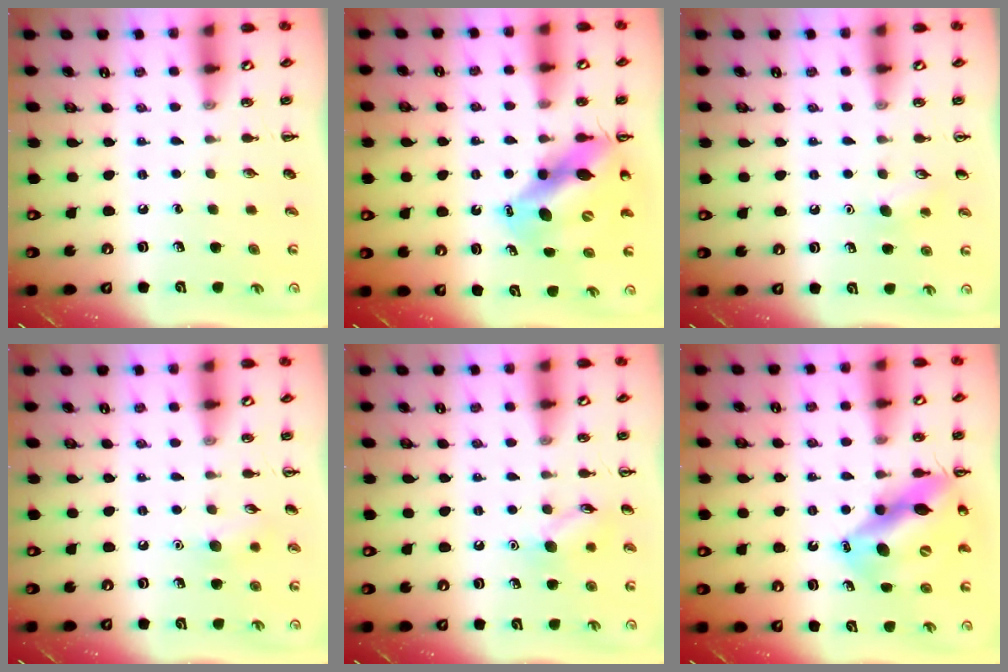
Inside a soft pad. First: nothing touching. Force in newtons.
{"total": 12.6, "press": 12.1, "slide": 3.8}
{"total": 7.4, "press": 7.1, "slide": 2.0}
{"total": 7.1, "press": 6.9, "slide": 1.8}
{"total": 8.7, "press": 8.7, "slide": 0.5}
{"total": 15.1, "press": 14.4, "slide": 4.5}